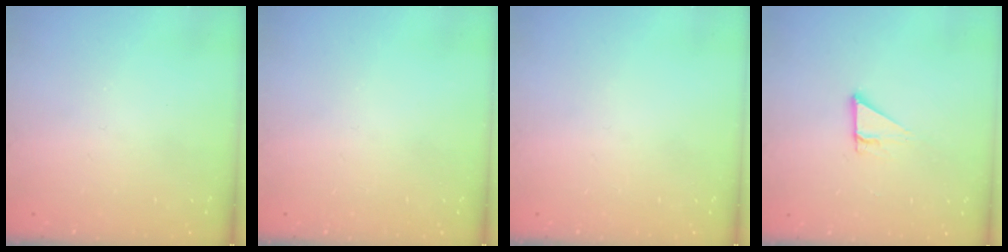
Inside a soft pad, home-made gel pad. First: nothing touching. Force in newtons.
{"total": 0.0}
{"total": 0.0}
{"total": 3.1, "press": 3.1, "slide": 0.2}